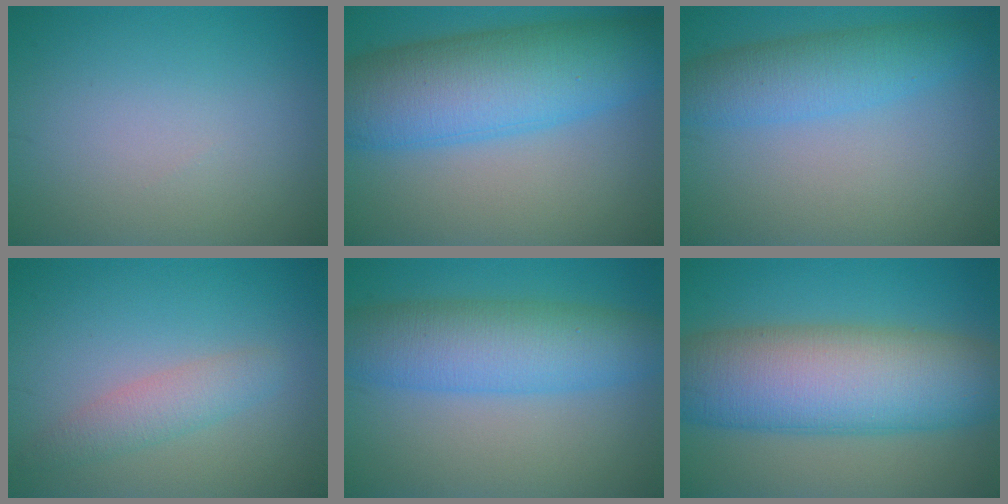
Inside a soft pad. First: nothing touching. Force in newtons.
{"total": 11.0, "press": 11.0, "slide": 0.1}
{"total": 4.7, "press": 4.7, "slide": 0.1}
{"total": 2.6, "press": 2.6, "slide": 0.2}
{"total": 7.3, "press": 7.3, "slide": 0.1}
{"total": 12.6, "press": 12.6, "slide": 0.3}